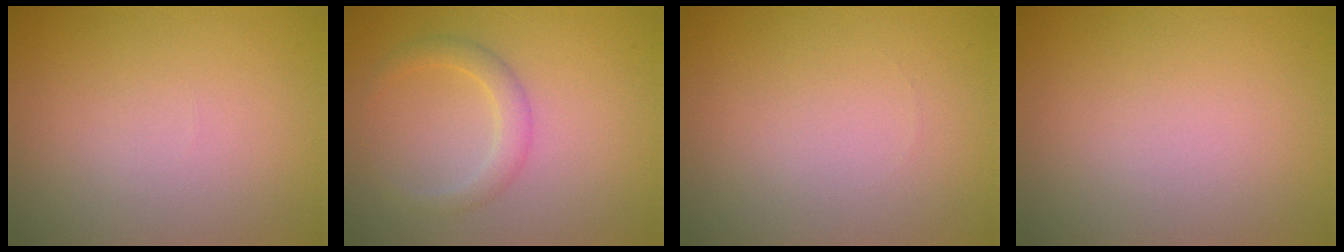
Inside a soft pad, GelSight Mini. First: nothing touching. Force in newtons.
{"total": 2.0, "press": 2.0, "slide": 0.1}
{"total": 0.0}
{"total": 0.0}